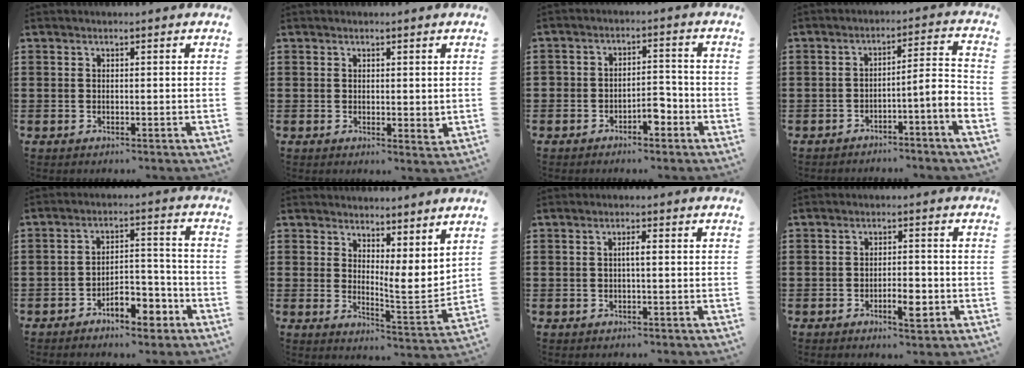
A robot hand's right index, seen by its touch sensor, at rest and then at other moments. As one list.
[{"total": 1.6, "force": [0.7, 0.8, 1.1], "torque": [-0.014, -0.002, 0.012]}, {"total": 3.8, "force": [-2.6, 2.0, 2.0], "torque": [-0.035, 0.012, -0.052]}, {"total": 4.7, "force": [-3.2, -0.3, 3.4], "torque": [-0.061, -0.010, -0.063]}, {"total": 6.4, "force": [-4.5, 2.5, 3.9], "torque": [-0.061, 0.018, -0.082]}, {"total": 5.4, "force": [4.5, 1.4, 2.5], "torque": [-0.039, -0.043, 0.081]}, {"total": 1.7, "force": [-0.1, 0.2, 1.7], "torque": [-0.031, 0.001, -0.004]}, {"total": 4.2, "force": [-1.8, 1.4, 3.5], "torque": [-0.059, 0.004, -0.031]}]